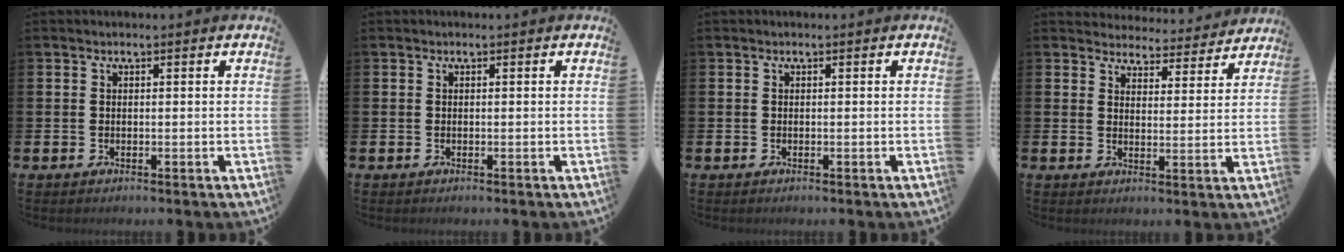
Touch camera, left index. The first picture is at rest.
{"total": 0.0}
{"total": 0.0}
{"total": 4.2, "force": [4.1, 1.0, -0.1], "torque": [-0.006, -0.038, 0.069]}